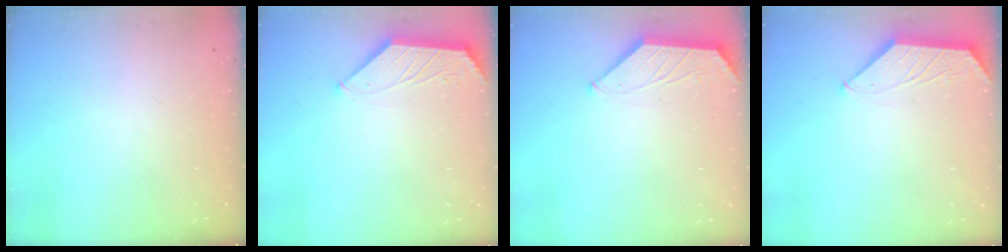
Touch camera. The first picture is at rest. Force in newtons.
{"total": 1.7, "press": 1.7, "slide": 0.4}
{"total": 1.3, "press": 1.2, "slide": 0.3}
{"total": 1.1, "press": 1.0, "slide": 0.4}